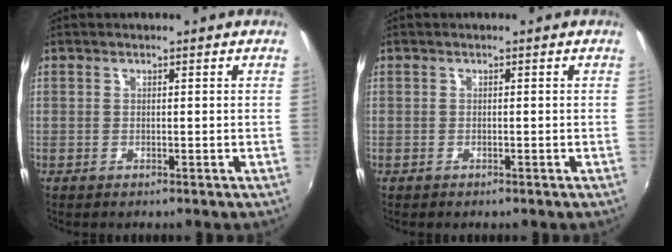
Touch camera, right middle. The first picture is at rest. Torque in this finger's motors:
{"motor_torque": [-0.66, -0.08, -0.04, -0.03]}